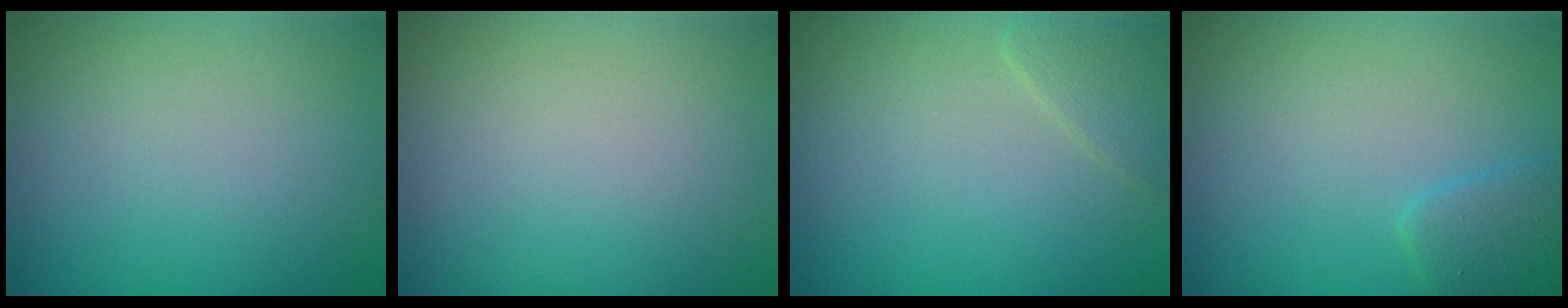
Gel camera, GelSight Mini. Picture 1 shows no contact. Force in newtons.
{"total": 0.0}
{"total": 1.4, "press": 1.4, "slide": 0.2}
{"total": 1.9, "press": 1.9, "slide": 0.2}